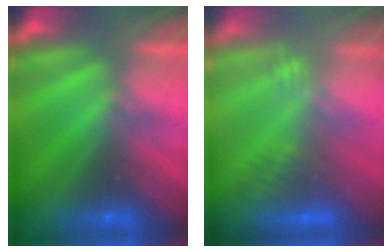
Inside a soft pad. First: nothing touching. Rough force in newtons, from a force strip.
{"total": 2.7}